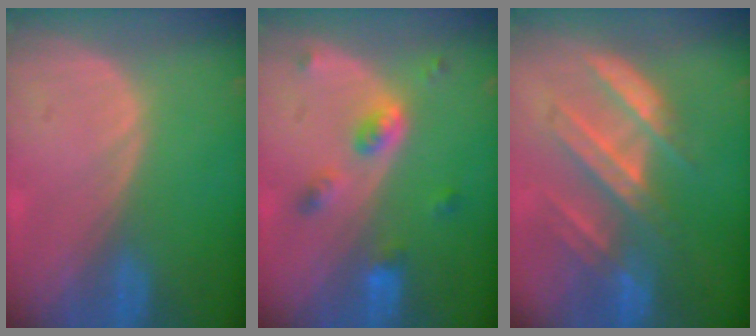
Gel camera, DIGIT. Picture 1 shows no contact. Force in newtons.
{"total": 5.1, "press": 4.5, "slide": 2.3}
{"total": 7.6, "press": 7.4, "slide": 1.7}